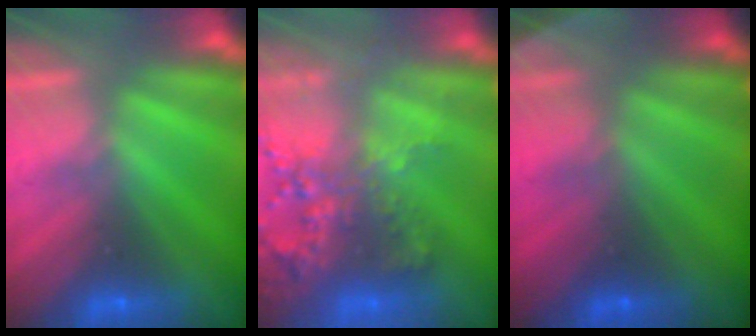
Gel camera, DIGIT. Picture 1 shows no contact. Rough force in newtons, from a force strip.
{"total": 7.7}
{"total": 2.8}